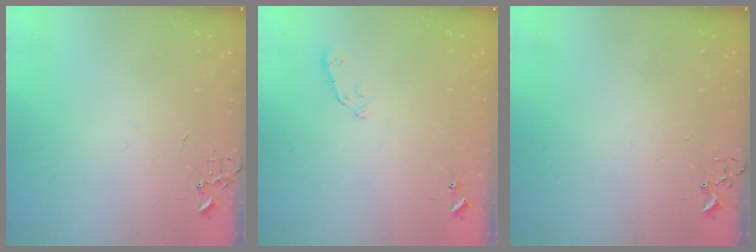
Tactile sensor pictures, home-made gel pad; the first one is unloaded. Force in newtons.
{"total": 4.1, "press": 4.0, "slide": 0.7}
{"total": 3.0, "press": 2.9, "slide": 0.4}